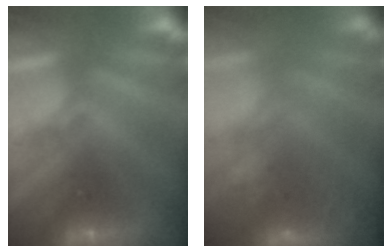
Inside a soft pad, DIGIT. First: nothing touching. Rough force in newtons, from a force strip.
{"total": 8.2}